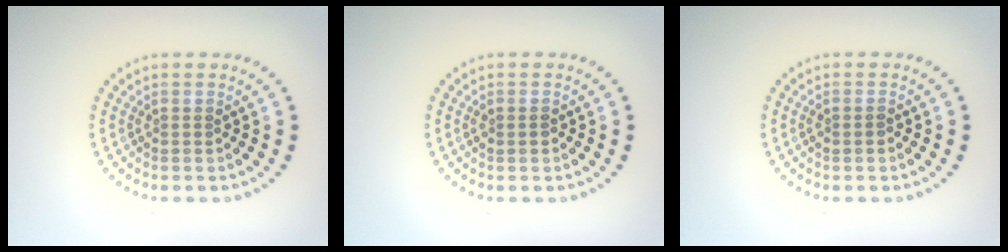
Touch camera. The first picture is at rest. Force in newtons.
{"total": 0.8, "press": 0.8, "slide": 0.1}
{"total": 0.8, "press": 0.7, "slide": 0.2}